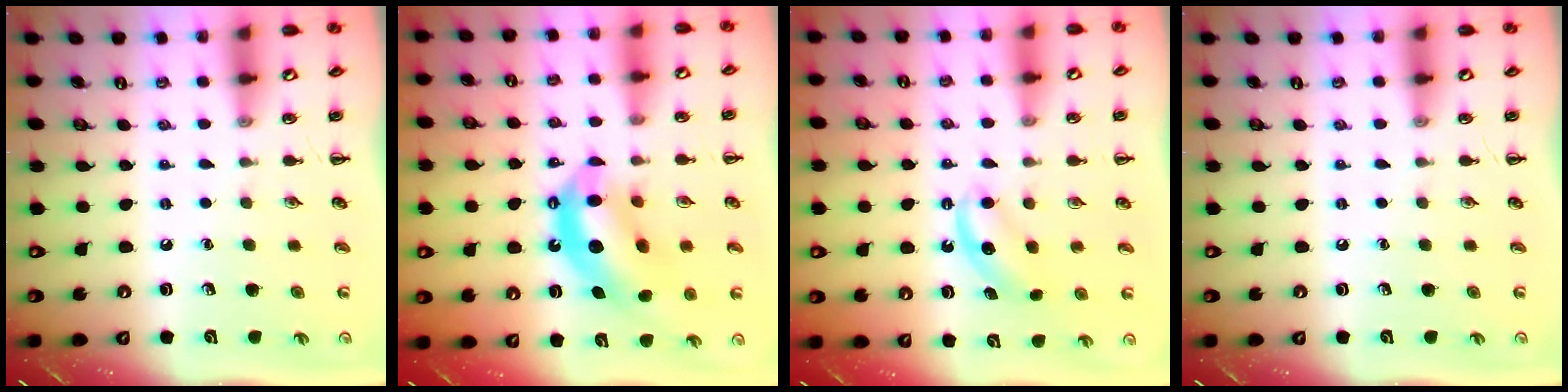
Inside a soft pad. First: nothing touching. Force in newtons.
{"total": 12.4, "press": 12.0, "slide": 3.2}
{"total": 5.6, "press": 5.4, "slide": 1.5}
{"total": 0.0}